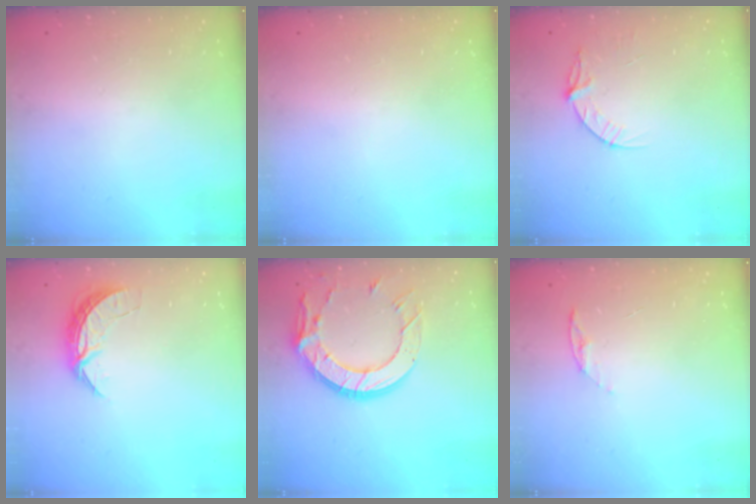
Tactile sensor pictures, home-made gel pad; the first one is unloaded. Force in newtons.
{"total": 0.0}
{"total": 5.6, "press": 5.6, "slide": 0.6}
{"total": 6.5, "press": 6.5, "slide": 0.5}
{"total": 17.3, "press": 17.2, "slide": 1.3}
{"total": 4.9, "press": 4.9, "slide": 0.6}